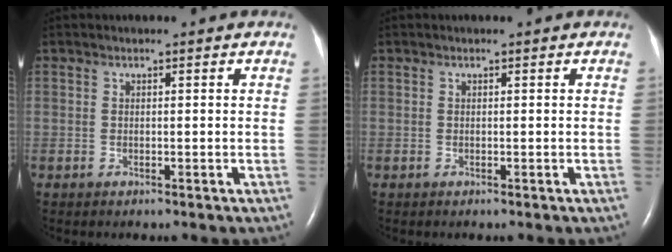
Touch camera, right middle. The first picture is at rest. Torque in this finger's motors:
{"motor_torque": [0.00, 0.00, 0.00, 0.00]}